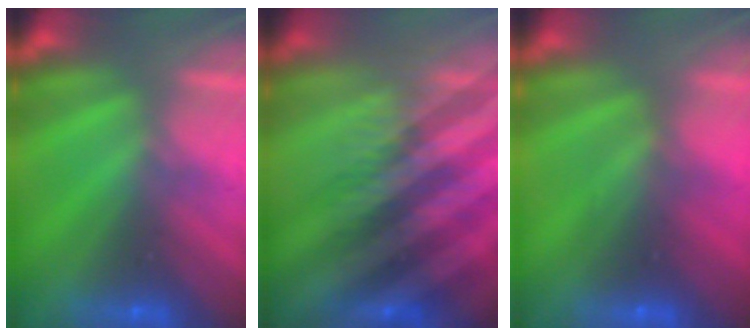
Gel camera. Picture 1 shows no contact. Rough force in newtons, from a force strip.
{"total": 4.8}
{"total": 2.8}